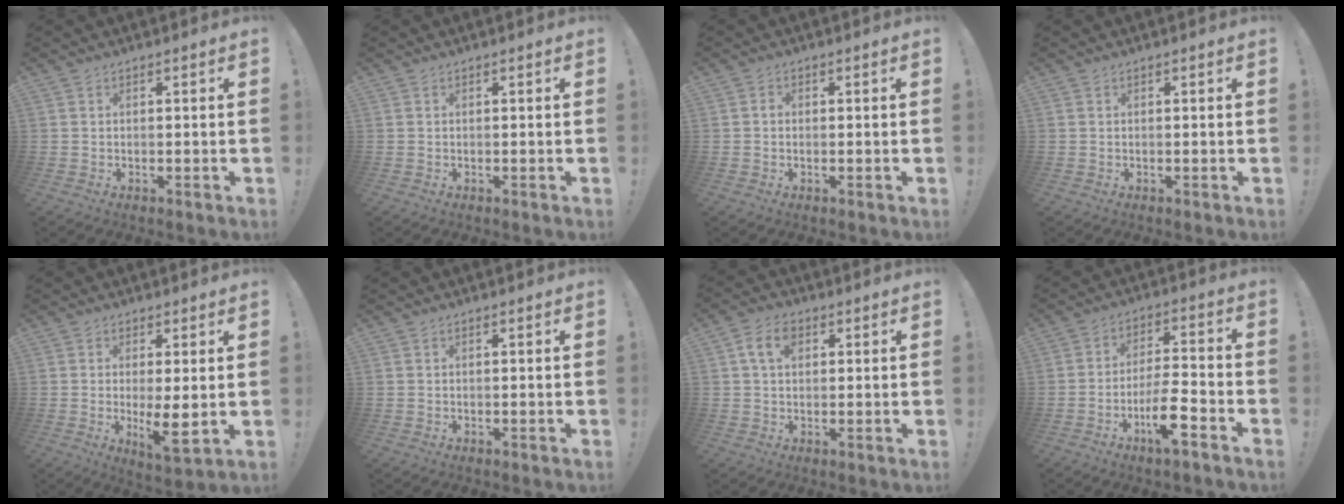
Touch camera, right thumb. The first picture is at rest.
{"total": 0.0}
{"total": 1.0, "force": [-0.5, 0.7, 0.6], "torque": [-0.012, 0.005, -0.009]}
{"total": 0.0}
{"total": 7.8, "force": [-0.3, 2.0, 7.5], "torque": [-0.103, -0.026, -0.003]}
{"total": 0.0}
{"total": 6.9, "force": [2.2, 4.6, 4.7], "torque": [-0.079, 0.010, 0.042]}
{"total": 11.5, "force": [-5.6, 3.0, 9.6], "torque": [-0.173, 0.023, -0.094]}